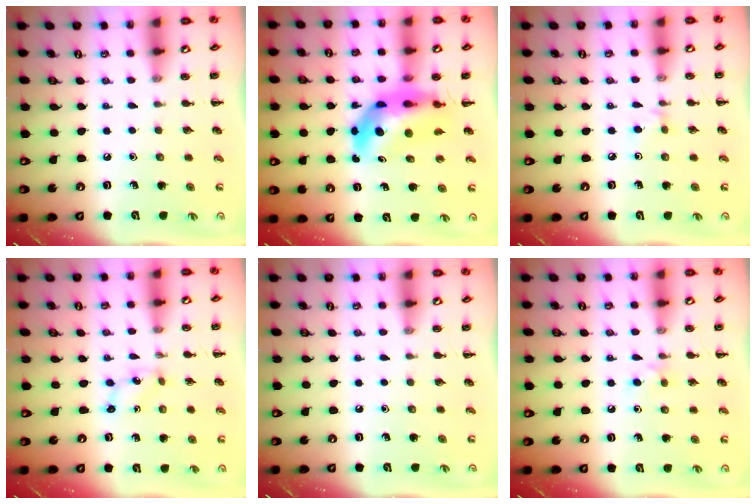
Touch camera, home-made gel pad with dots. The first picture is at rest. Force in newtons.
{"total": 10.2, "press": 9.8, "slide": 2.8}
{"total": 2.6, "press": 2.4, "slide": 1.0}
{"total": 1.0, "press": 0.9, "slide": 0.3}
{"total": 0.0}
{"total": 4.1, "press": 3.8, "slide": 1.6}